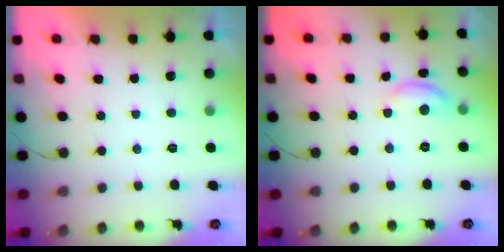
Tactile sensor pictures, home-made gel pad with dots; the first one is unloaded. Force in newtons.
{"total": 8.4, "press": 8.3, "slide": 0.4}